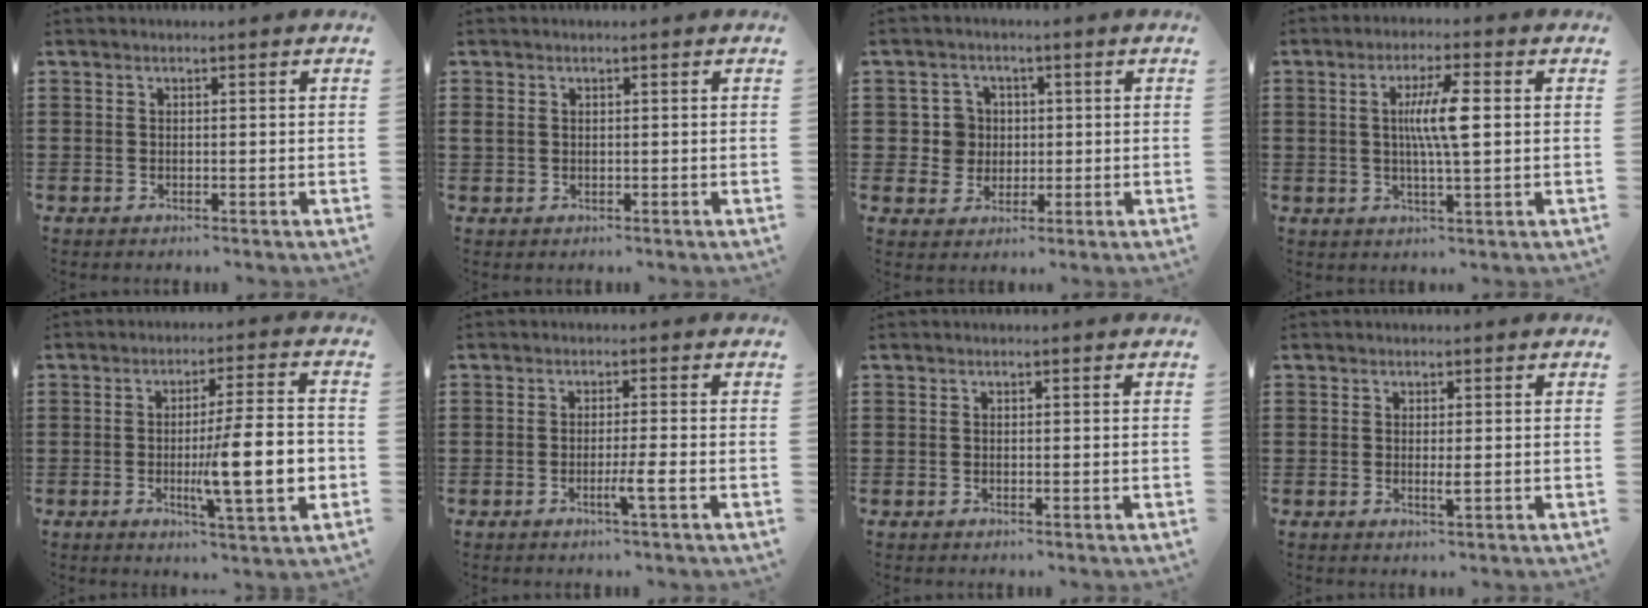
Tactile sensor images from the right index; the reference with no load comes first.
{"total": 1.0, "force": [0.4, 0.8, 0.5], "torque": [-0.013, 0.003, 0.007]}
{"total": 4.5, "force": [0.4, 4.3, 1.3], "torque": [-0.044, 0.015, 0.005]}
{"total": 6.8, "force": [0.8, 0.9, 6.7], "torque": [-0.123, 0.000, 0.008]}
{"total": 13.2, "force": [-2.0, 2.5, 12.8], "torque": [-0.194, -0.011, -0.036]}
{"total": 3.4, "force": [-1.4, -0.4, 3.1], "torque": [-0.049, -0.011, -0.026]}
{"total": 0.0}
{"total": 1.4, "force": [-0.1, 0.1, 1.4], "torque": [-0.026, -0.004, -0.002]}